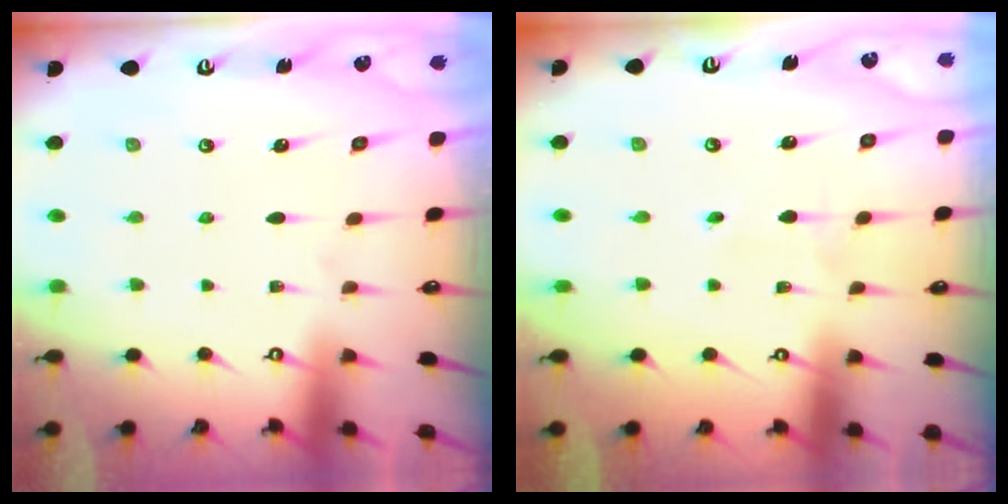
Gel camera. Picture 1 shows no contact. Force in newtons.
{"total": 1.5, "press": 1.5, "slide": 0.1}